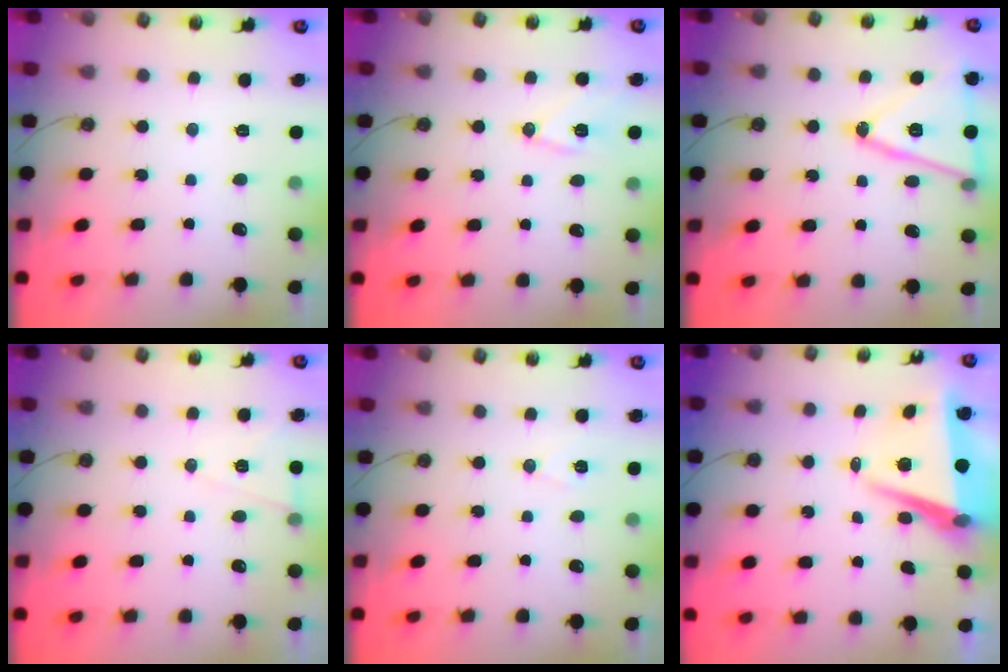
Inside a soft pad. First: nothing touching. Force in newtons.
{"total": 10.3, "press": 10.1, "slide": 1.8}
{"total": 16.8, "press": 16.5, "slide": 3.4}
{"total": 7.0, "press": 5.4, "slide": 4.6}
{"total": 6.4, "press": 4.7, "slide": 4.4}
{"total": 8.0, "press": 6.8, "slide": 4.3}